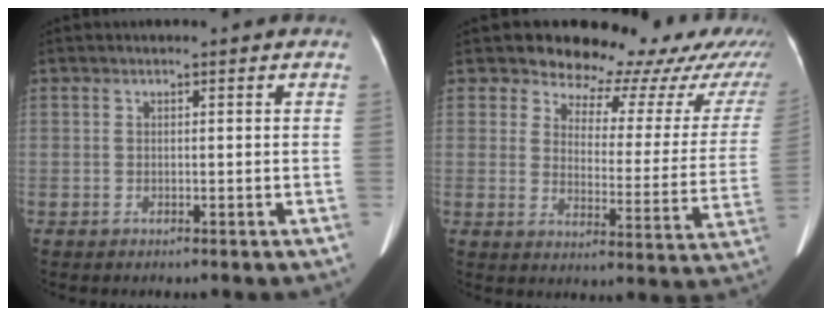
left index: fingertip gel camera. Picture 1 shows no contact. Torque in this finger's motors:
{"motor_torque": [2.14, 0.00, 0.22, -0.01]}